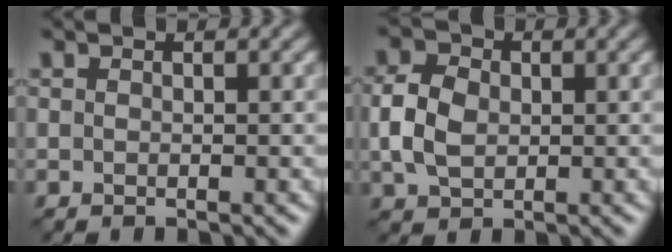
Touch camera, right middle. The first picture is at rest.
{"total": 4.1, "force": [0.2, 3.1, 2.7], "torque": [-0.064, 0.004, 0.002]}